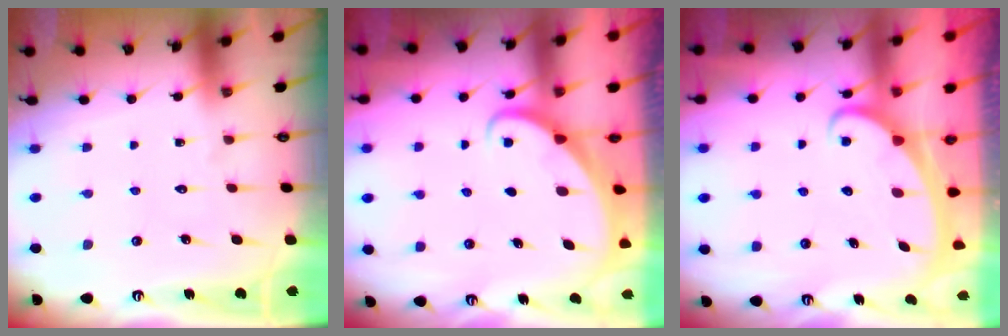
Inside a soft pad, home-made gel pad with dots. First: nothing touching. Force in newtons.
{"total": 2.0, "press": 2.0, "slide": 0.2}
{"total": 2.3, "press": 2.3, "slide": 0.3}